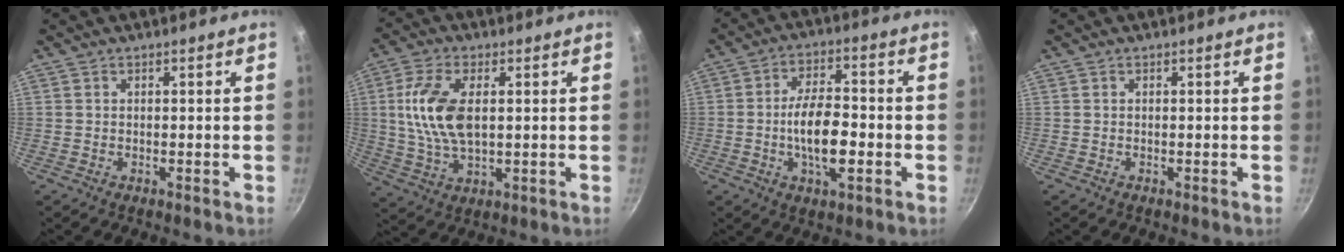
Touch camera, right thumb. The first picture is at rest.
{"total": 12.1, "force": [1.7, 6.4, 10.1], "torque": [-0.197, 0.000, 0.034]}
{"total": 10.8, "force": [-2.3, 5.0, 9.3], "torque": [-0.153, 0.024, -0.042]}
{"total": 0.0}